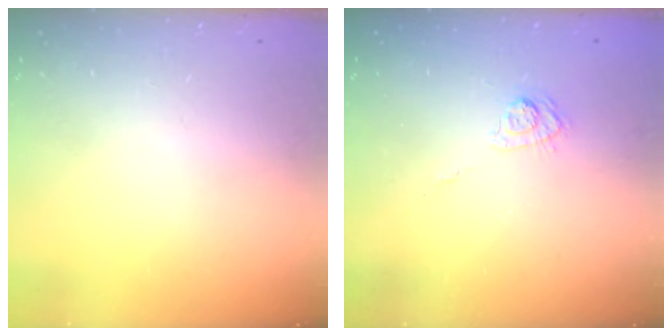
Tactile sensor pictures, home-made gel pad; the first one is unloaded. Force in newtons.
{"total": 4.9, "press": 4.7, "slide": 1.6}